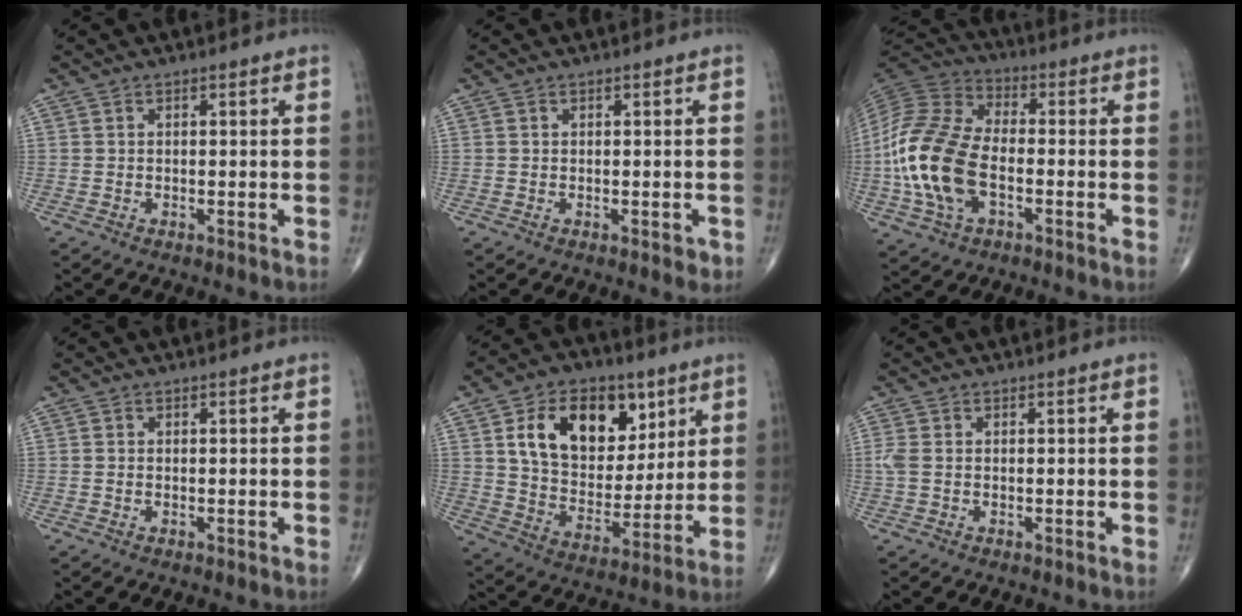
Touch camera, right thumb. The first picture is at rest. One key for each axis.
{"total": 1.1, "fx": -0.3, "fy": 0.8, "fz": 0.8, "tx": -0.006, "ty": -0.001, "tz": -0.002}
{"total": 17.9, "fx": -3.5, "fy": 10.2, "fz": 14.3, "tx": -0.307, "ty": 0.021, "tz": -0.069}
{"total": 0.0}
{"total": 19.2, "fx": 7.7, "fy": 12.6, "fz": 12.3, "tx": -0.162, "ty": -0.028, "tz": 0.138}
{"total": 1.8, "fx": 0.0, "fy": 1.1, "fz": 1.4, "tx": -0.049, "ty": 0.002, "tz": 0.000}